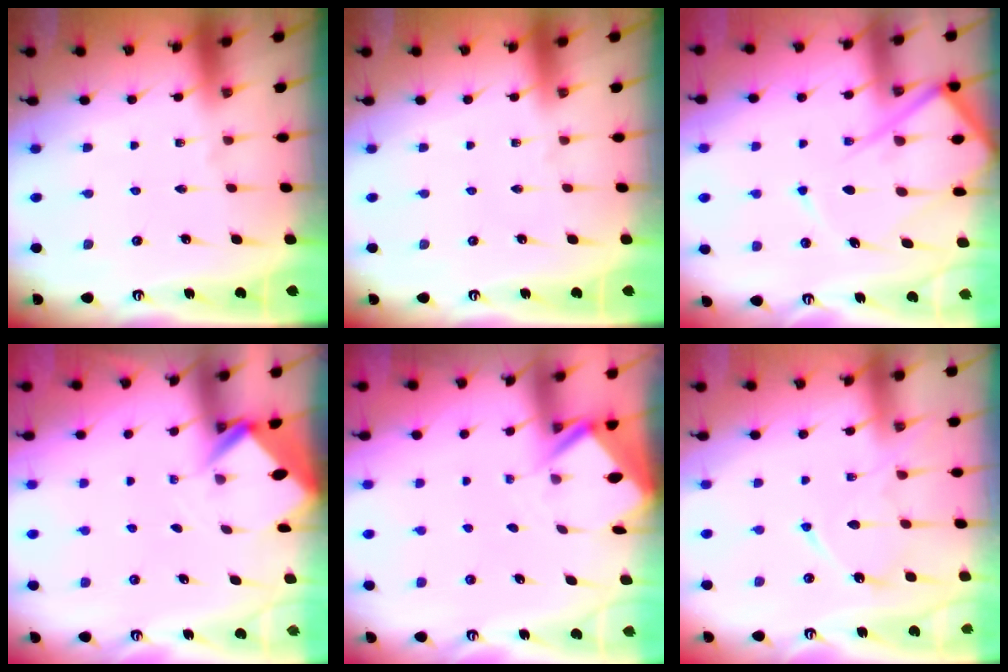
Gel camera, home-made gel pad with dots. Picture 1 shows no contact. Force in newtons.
{"total": 0.0}
{"total": 13.1, "press": 13.1, "slide": 1.2}
{"total": 2.4, "press": 2.4, "slide": 0.1}
{"total": 3.1, "press": 3.1, "slide": 0.3}
{"total": 11.4, "press": 11.3, "slide": 1.3}